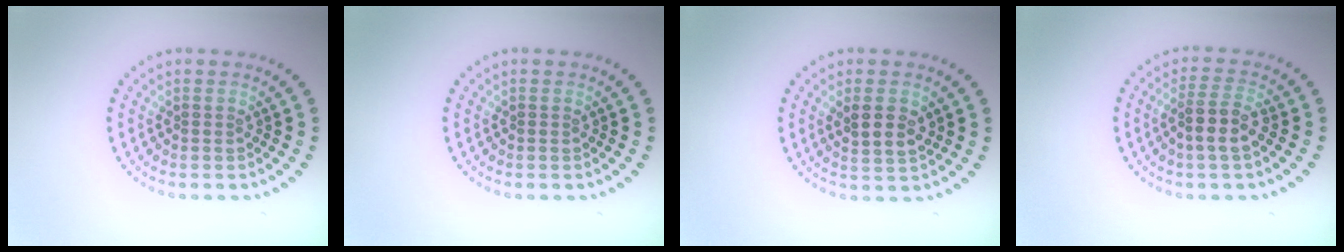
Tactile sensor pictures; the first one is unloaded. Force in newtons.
{"total": 0.0}
{"total": 2.6, "press": 2.4, "slide": 1.0}
{"total": 2.8, "press": 2.5, "slide": 1.3}